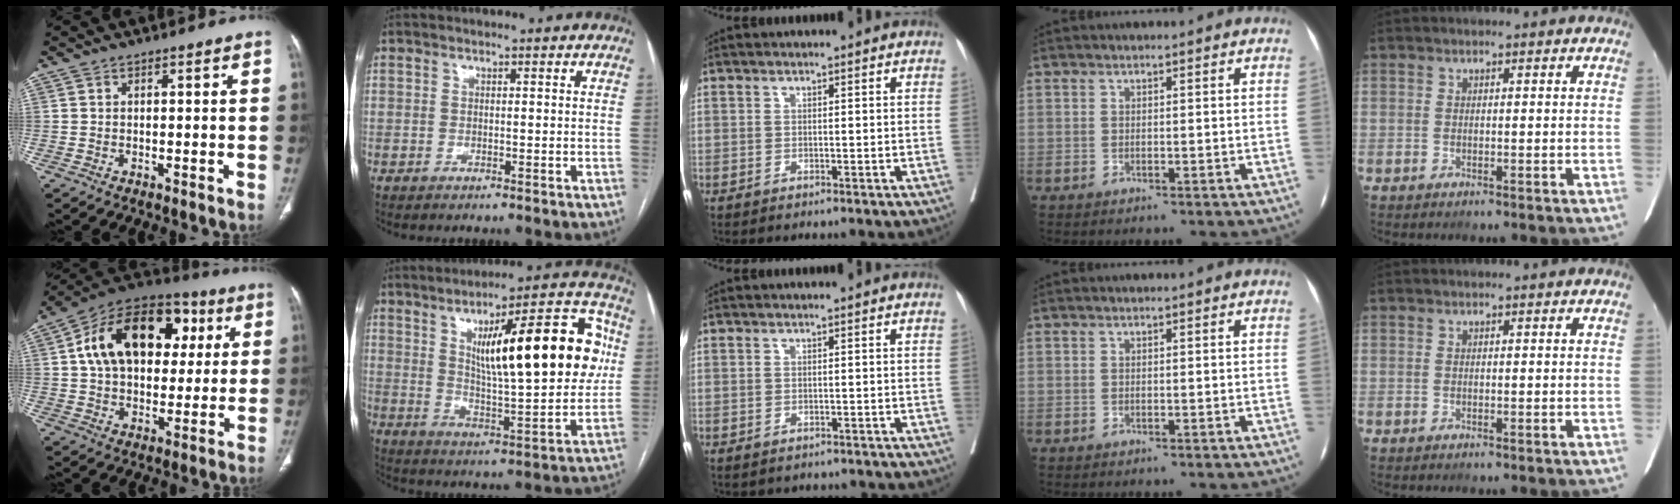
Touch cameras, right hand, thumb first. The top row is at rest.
{"thumb": {"total": 22.8, "force": [5.5, 15.0, 16.2], "torque": [-0.237, 0.019, 0.080]}, "index": {"total": 21.9, "force": [5.2, 4.6, 20.8], "torque": [-0.296, 0.023, 0.075]}, "middle": {"total": 3.6, "force": [-3.1, 1.6, 0.8], "torque": [-0.006, 0.005, -0.034]}}